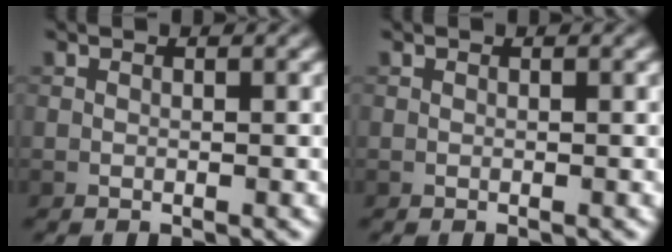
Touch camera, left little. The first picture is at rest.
{"total": 0.0}